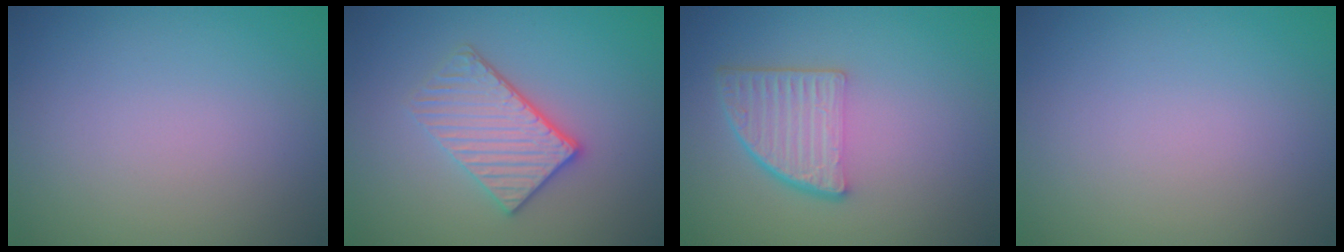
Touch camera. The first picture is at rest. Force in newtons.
{"total": 3.8, "press": 3.2, "slide": 2.0}
{"total": 4.7, "press": 3.3, "slide": 3.3}
{"total": 0.0}